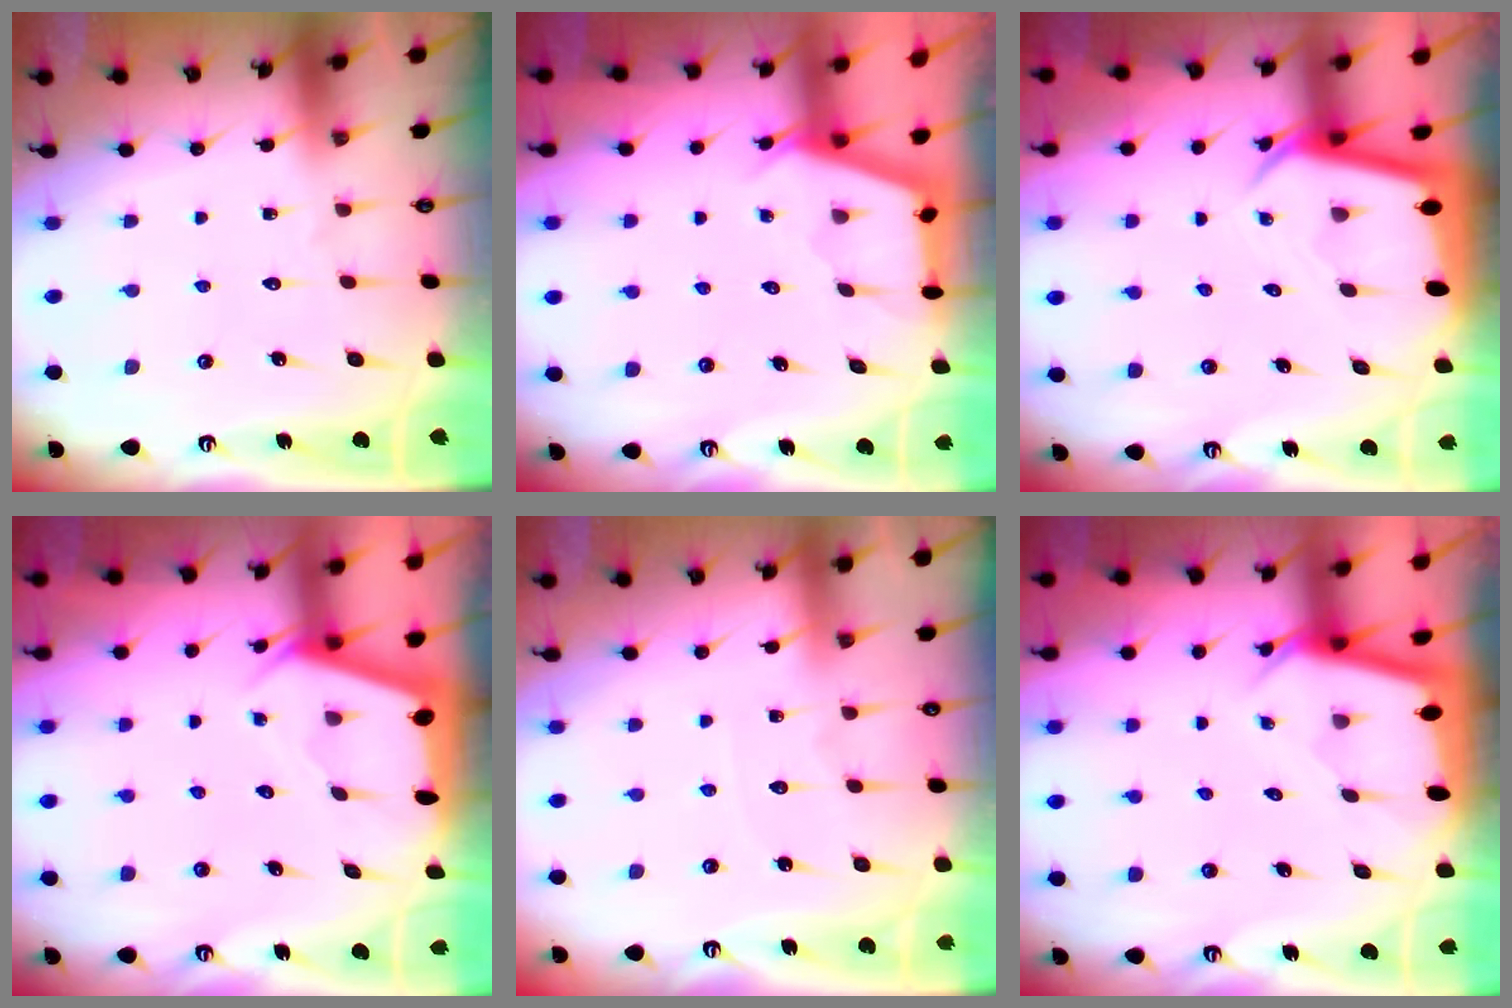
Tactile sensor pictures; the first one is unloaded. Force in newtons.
{"total": 2.9, "press": 2.9, "slide": 0.4}
{"total": 3.3, "press": 3.3, "slide": 0.2}
{"total": 2.3, "press": 2.3, "slide": 0.3}
{"total": 3.5, "press": 3.5, "slide": 0.2}
{"total": 2.2, "press": 2.2, "slide": 0.1}